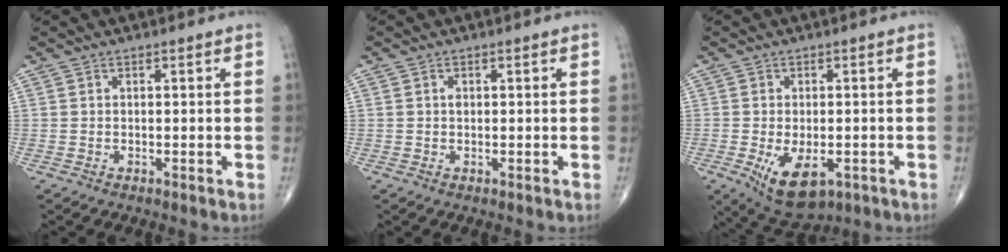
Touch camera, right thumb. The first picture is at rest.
{"total": 0.8, "force": [0.1, 0.6, 0.6], "torque": [-0.008, 0.001, 0.002]}
{"total": 9.3, "force": [-3.2, 4.9, 7.2], "torque": [-0.110, -0.006, -0.037]}